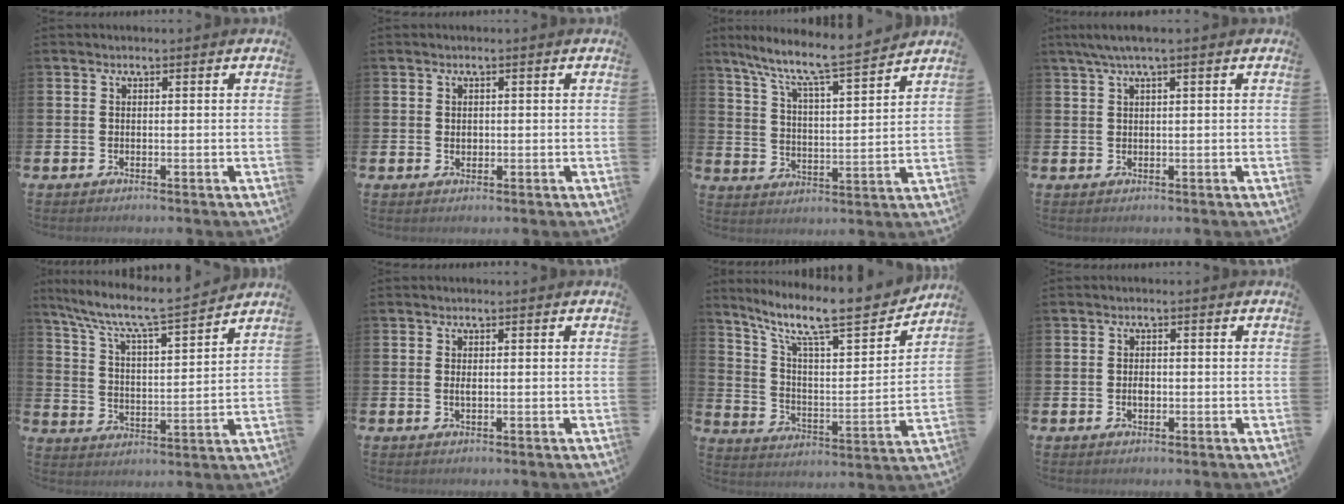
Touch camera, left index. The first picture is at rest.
{"total": 0.9, "force": [0.3, 0.7, 0.4], "torque": [0.007, -0.001, 0.001]}
{"total": 8.3, "force": [7.7, 0.2, 3.2], "torque": [-0.095, -0.060, 0.129]}
{"total": 2.5, "force": [1.5, 0.0, 2.0], "torque": [-0.041, 0.003, 0.027]}
{"total": 7.9, "force": [7.2, 0.6, 3.2], "torque": [-0.095, -0.053, 0.119]}
{"total": 0.8, "force": [0.1, 0.3, 0.7], "torque": [-0.007, -0.001, -0.001]}
{"total": 12.5, "force": [10.4, 2.4, 6.4], "torque": [-0.151, -0.069, 0.173]}
{"total": 1.5, "force": [-0.2, 0.9, 1.1], "torque": [-0.004, -0.001, -0.010]}